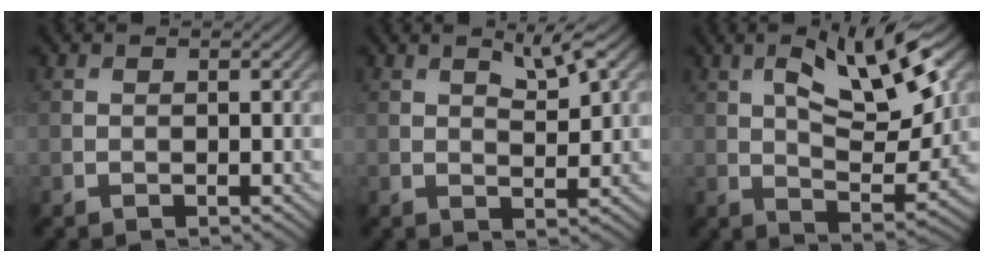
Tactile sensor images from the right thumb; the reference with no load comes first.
{"total": 3.5, "force": [1.9, 0.8, 2.8], "torque": [-0.055, -0.002, 0.035]}
{"total": 12.0, "force": [4.8, 4.1, 10.2], "torque": [-0.176, -0.002, 0.076]}